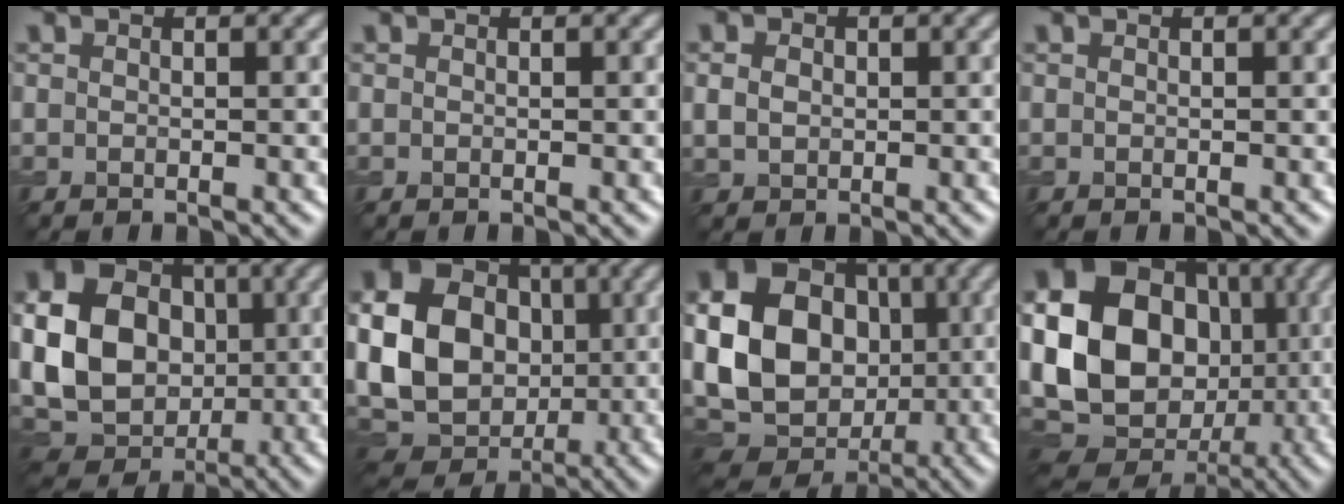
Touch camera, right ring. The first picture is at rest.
{"total": 0.0}
{"total": 2.0, "force": [0.2, 1.7, 1.1], "torque": [-0.023, 0.000, 0.002]}
{"total": 0.0}
{"total": 14.1, "force": [0.2, 11.4, 8.2], "torque": [-0.171, 0.001, -0.001]}
{"total": 16.3, "force": [0.4, 13.7, 8.8], "torque": [-0.193, 0.005, -0.010]}
{"total": 17.4, "force": [0.0, 14.6, 9.5], "torque": [-0.206, 0.004, -0.010]}
{"total": 24.4, "force": [-0.3, 21.0, 12.5], "torque": [-0.269, 0.012, -0.045]}